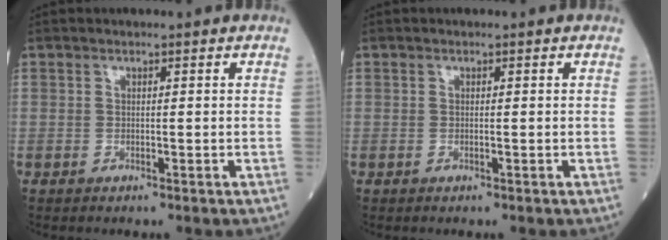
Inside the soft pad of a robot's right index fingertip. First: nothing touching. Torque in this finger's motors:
{"motor_torque": [-0.03, 0.01, 0.05, -0.01]}